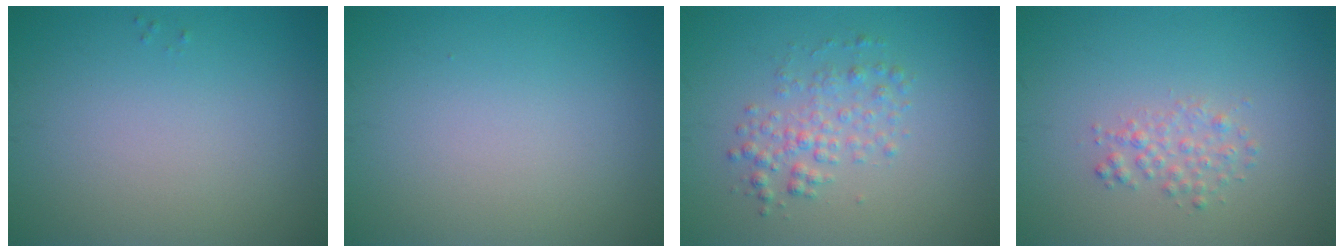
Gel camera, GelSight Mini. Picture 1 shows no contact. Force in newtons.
{"total": 0.0}
{"total": 2.5, "press": 2.5, "slide": 0.0}
{"total": 1.6, "press": 1.6, "slide": 0.1}